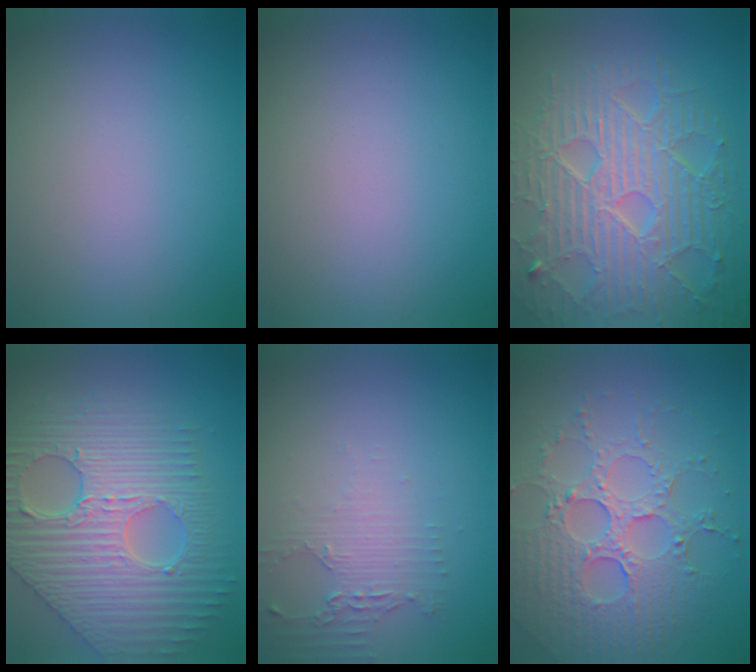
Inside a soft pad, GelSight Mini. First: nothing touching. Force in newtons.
{"total": 0.0}
{"total": 9.3, "press": 6.6, "slide": 6.6}
{"total": 10.1, "press": 7.0, "slide": 7.3}
{"total": 2.1, "press": 1.6, "slide": 1.4}
{"total": 5.2, "press": 4.6, "slide": 2.3}